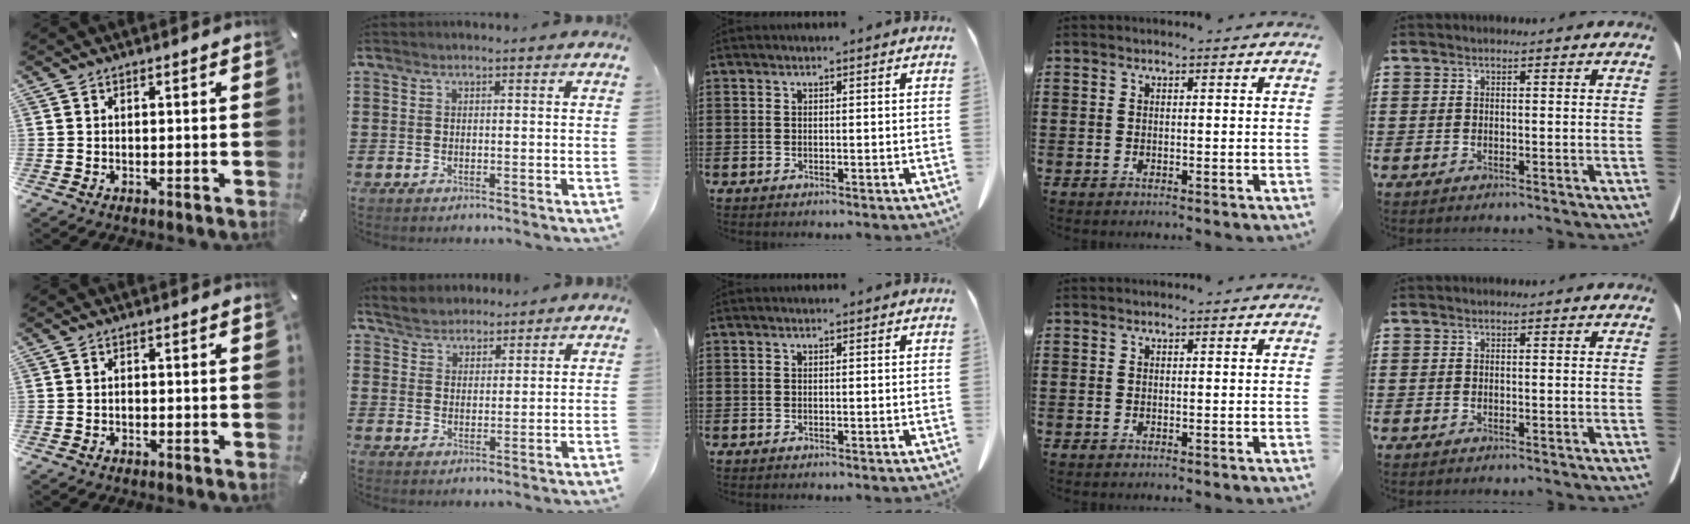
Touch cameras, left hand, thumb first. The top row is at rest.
{"thumb": {"total": 0.6, "force": [-0.3, 0.4, 0.4], "torque": [-0.008, 0.000, -0.007]}, "index": {"total": 3.4, "force": [3.2, 1.3, -0.4], "torque": [-0.009, -0.003, 0.059]}}